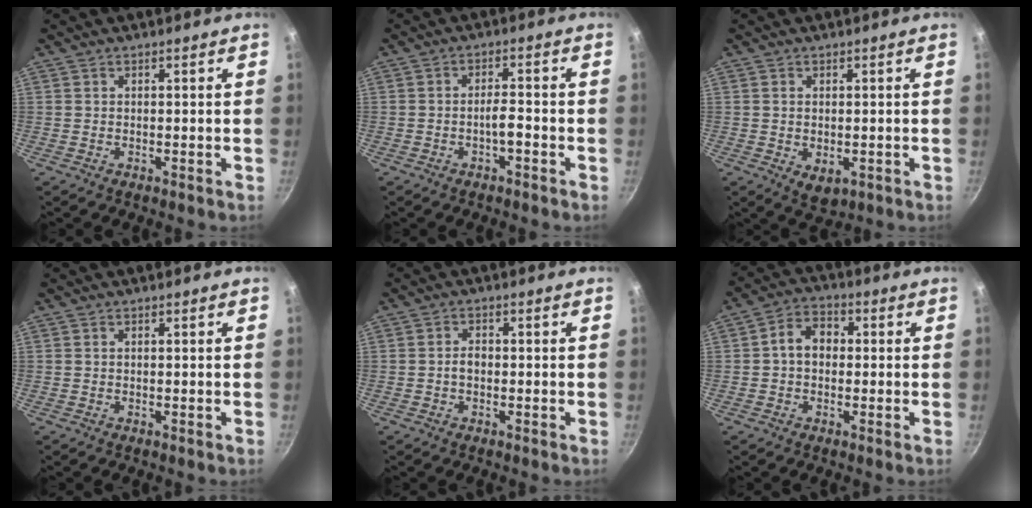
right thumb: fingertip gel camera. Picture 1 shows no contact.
{"total": 2.8, "force": [-1.5, 0.7, 2.2], "torque": [-0.034, 0.018, -0.025]}
{"total": 4.0, "force": [-0.6, 2.5, 3.1], "torque": [-0.046, -0.017, -0.005]}
{"total": 0.0}
{"total": 3.2, "force": [-0.5, 2.0, 2.5], "torque": [-0.035, 0.016, -0.011]}
{"total": 4.1, "force": [0.1, 3.1, 2.7], "torque": [-0.033, 0.013, -0.004]}